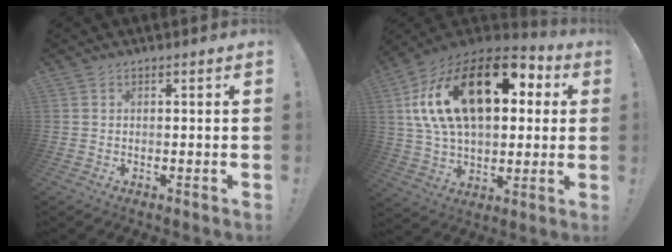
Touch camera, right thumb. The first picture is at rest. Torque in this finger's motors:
{"motor_torque": [2.24, 2.76, 1.66, 1.11, 0.50]}